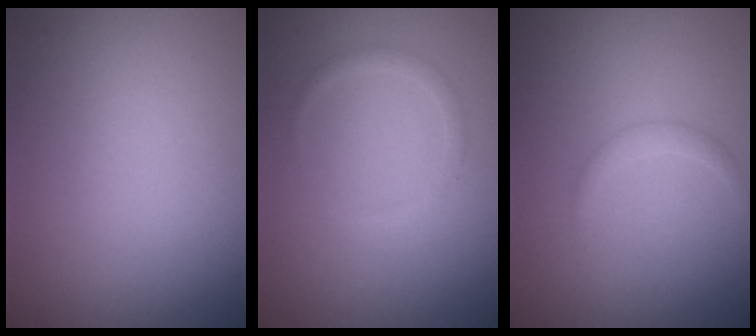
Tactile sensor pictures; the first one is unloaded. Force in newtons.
{"total": 1.0, "press": 1.0, "slide": 0.1}
{"total": 1.0, "press": 1.0, "slide": 0.2}